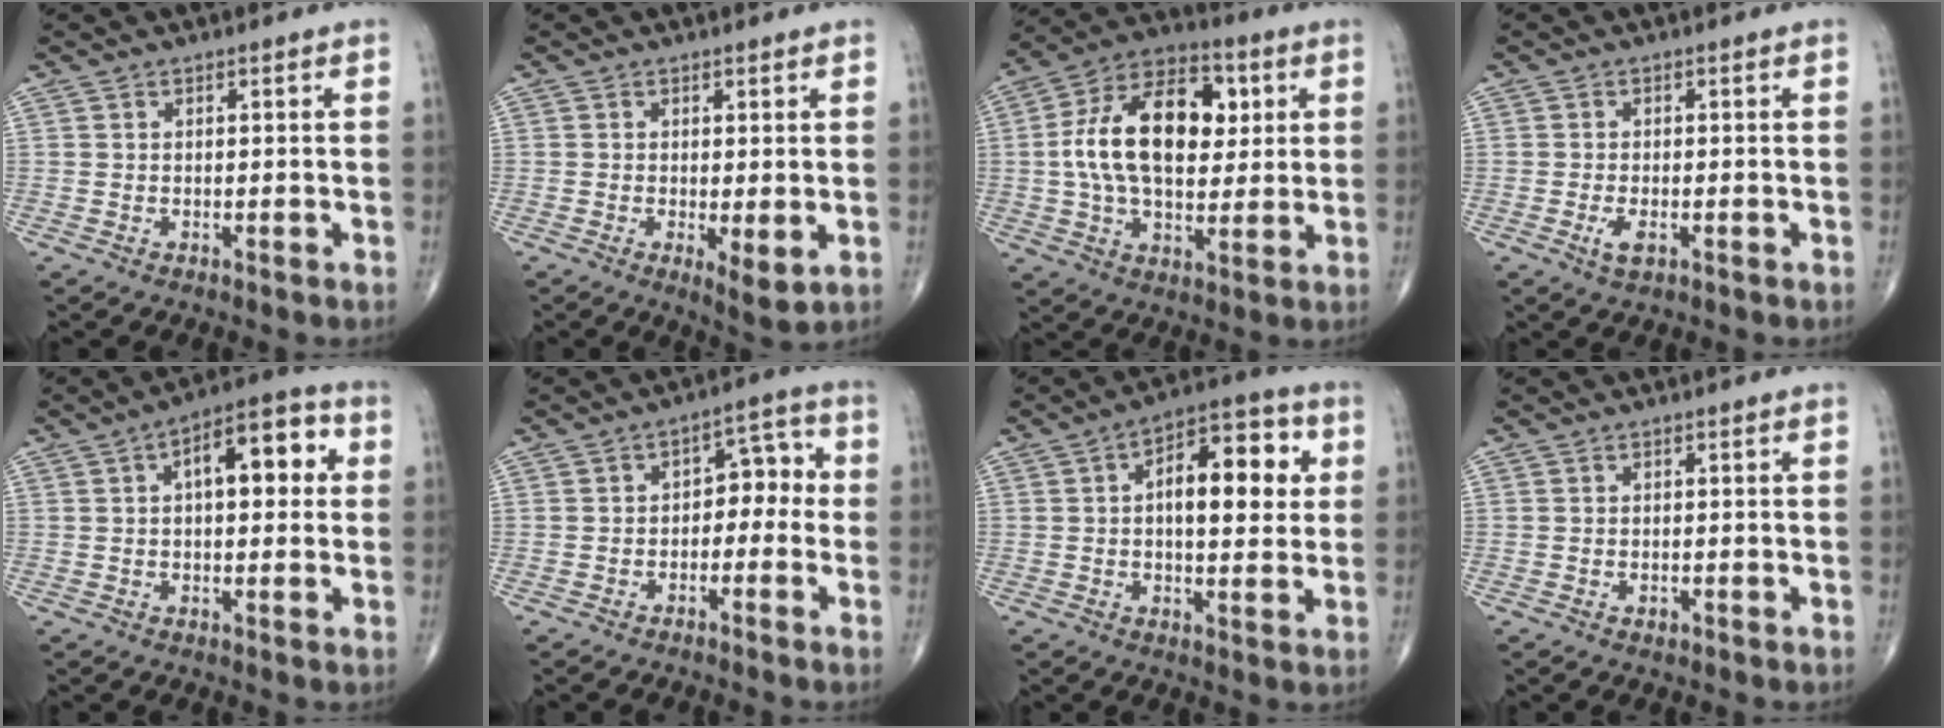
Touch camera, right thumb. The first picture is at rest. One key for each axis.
{"total": 4.2, "fx": -0.6, "fy": 1.3, "fz": 4.0, "tx": -0.066, "ty": -0.017, "tz": -0.009}
{"total": 19.9, "fx": 3.2, "fy": 11.7, "fz": 15.8, "tx": -0.247, "ty": 0.015, "tz": 0.049}
{"total": 2.7, "fx": -1.0, "fy": 1.2, "fz": 2.2, "tx": -0.044, "ty": -0.003, "tz": -0.016}
{"total": 11.7, "fx": 2.4, "fy": 5.5, "fz": 10.0, "tx": -0.118, "ty": 0.026, "tz": 0.027}
{"total": 6.5, "fx": -1.2, "fy": 4.3, "fz": 4.7, "tx": -0.034, "ty": 0.040, "tz": -0.029}
{"total": 13.9, "fx": 2.4, "fy": 6.7, "fz": 12.0, "tx": -0.144, "ty": 0.015, "tz": 0.027}
{"total": 0.8, "fx": -0.4, "fy": 0.5, "fz": 0.5, "tx": -0.008, "ty": -0.001, "tz": -0.004}